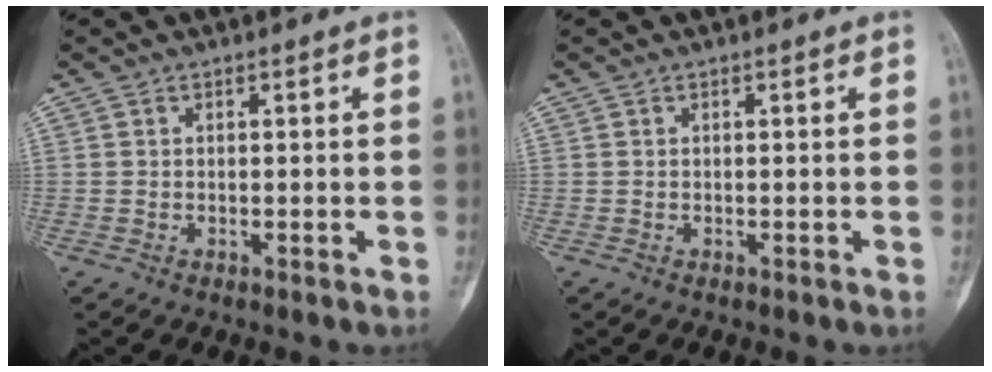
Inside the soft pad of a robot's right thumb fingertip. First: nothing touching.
{"total": 0.0}